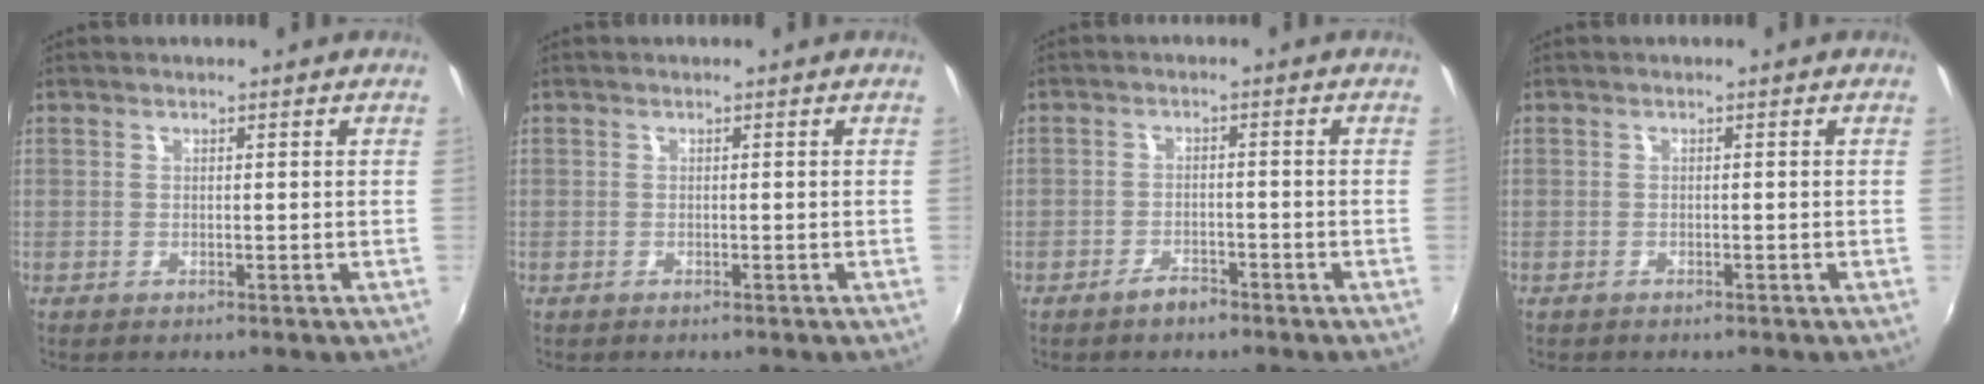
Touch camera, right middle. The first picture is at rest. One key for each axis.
{"total": 0.0}
{"total": 2.8, "fx": -2.3, "fy": 1.2, "fz": 1.1, "tx": -0.028, "ty": 0.005, "tz": -0.034}
{"total": 0.7, "fx": -0.6, "fy": 0.3, "fz": 0.2, "tx": -0.006, "ty": 0.001, "tz": -0.009}